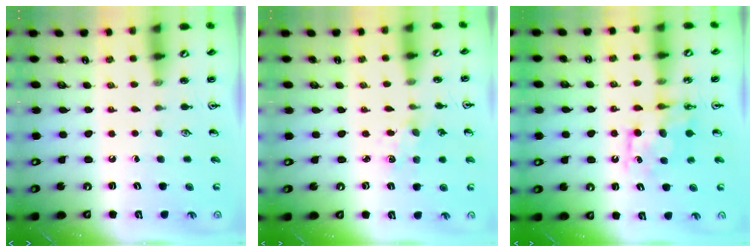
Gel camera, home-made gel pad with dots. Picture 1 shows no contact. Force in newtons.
{"total": 1.8, "press": 1.8, "slide": 0.4}
{"total": 7.7, "press": 7.7, "slide": 0.4}